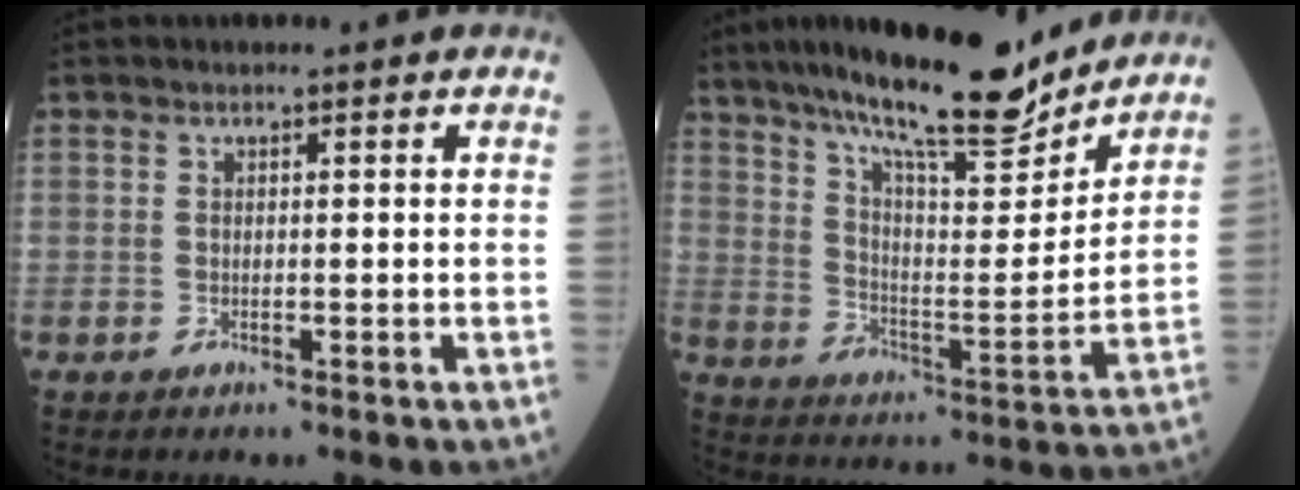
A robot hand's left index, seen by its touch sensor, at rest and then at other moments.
{"total": 18.6, "force": [15.9, 2.5, 9.3], "torque": [-0.156, -0.003, 0.253]}